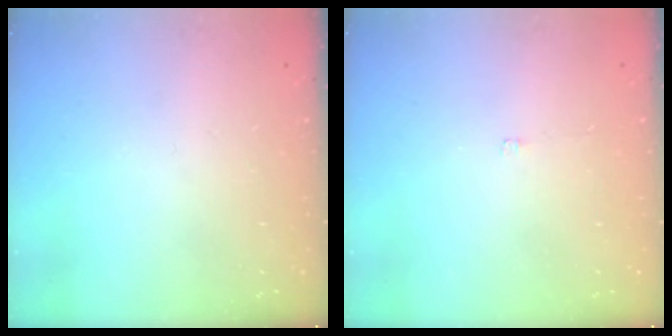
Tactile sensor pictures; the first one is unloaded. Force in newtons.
{"total": 1.3, "press": 1.3, "slide": 0.2}